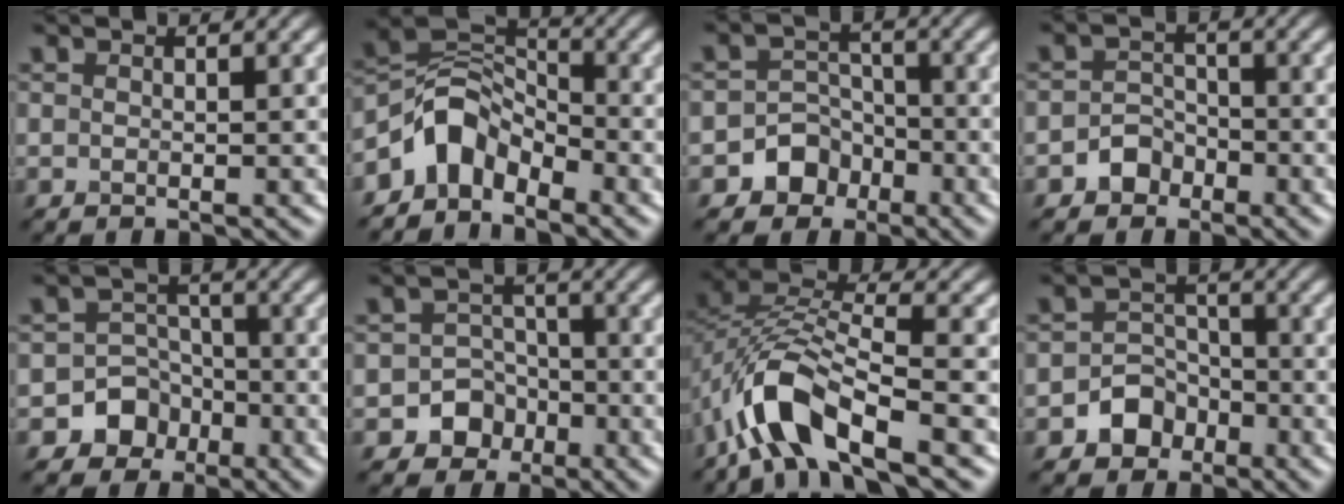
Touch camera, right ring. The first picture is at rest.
{"total": 5.1, "force": [-3.3, 3.1, 2.3], "torque": [-0.029, 0.011, -0.072]}
{"total": 4.4, "force": [-2.5, 3.5, 0.8], "torque": [0.022, 0.007, -0.054]}
{"total": 2.4, "force": [-1.5, 1.8, 0.6], "torque": [0.002, 0.009, -0.029]}
{"total": 5.7, "force": [-3.0, 4.8, 0.6], "torque": [0.025, -0.002, -0.073]}
{"total": 4.7, "force": [-2.4, 3.9, 0.8], "torque": [0.025, 0.001, -0.054]}
{"total": 8.3, "force": [-4.5, 3.4, 6.1], "torque": [-0.120, 0.006, -0.094]}
{"total": 3.5, "force": [-1.9, 2.7, 1.0], "torque": [-0.005, 0.005, -0.033]}